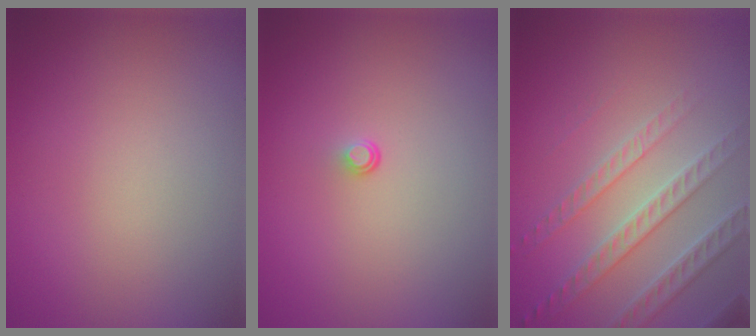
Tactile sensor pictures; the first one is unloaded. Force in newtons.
{"total": 0.5, "press": 0.3, "slide": 0.5}
{"total": 4.1, "press": 3.9, "slide": 1.3}